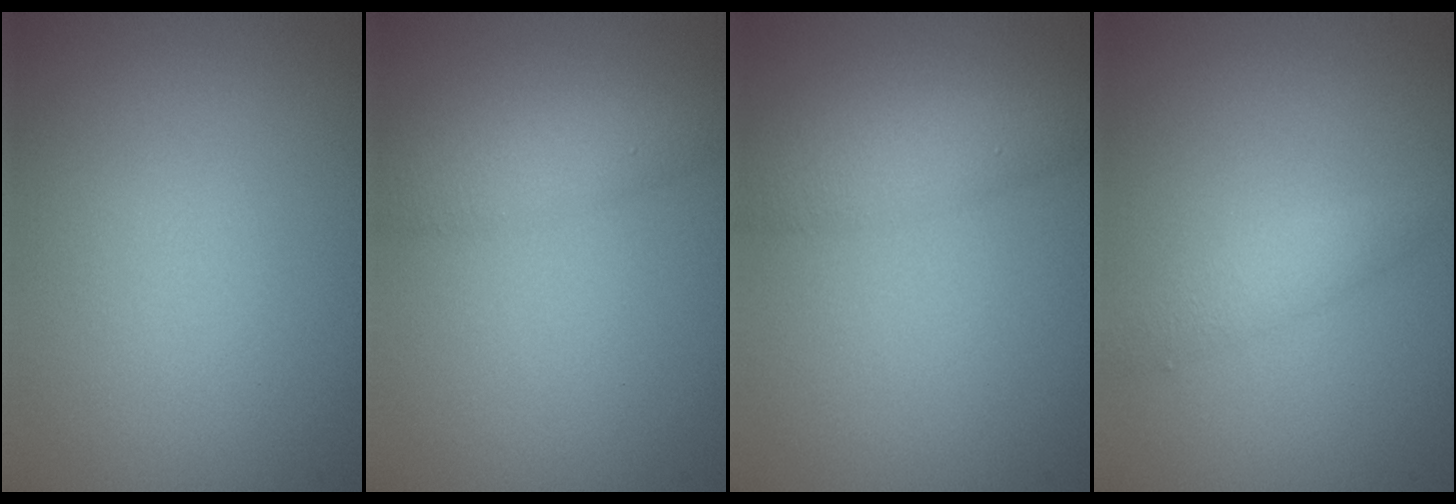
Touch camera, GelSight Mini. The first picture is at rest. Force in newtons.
{"total": 2.5, "press": 2.5, "slide": 0.0}
{"total": 2.9, "press": 2.9, "slide": 0.1}
{"total": 1.6, "press": 1.6, "slide": 0.0}